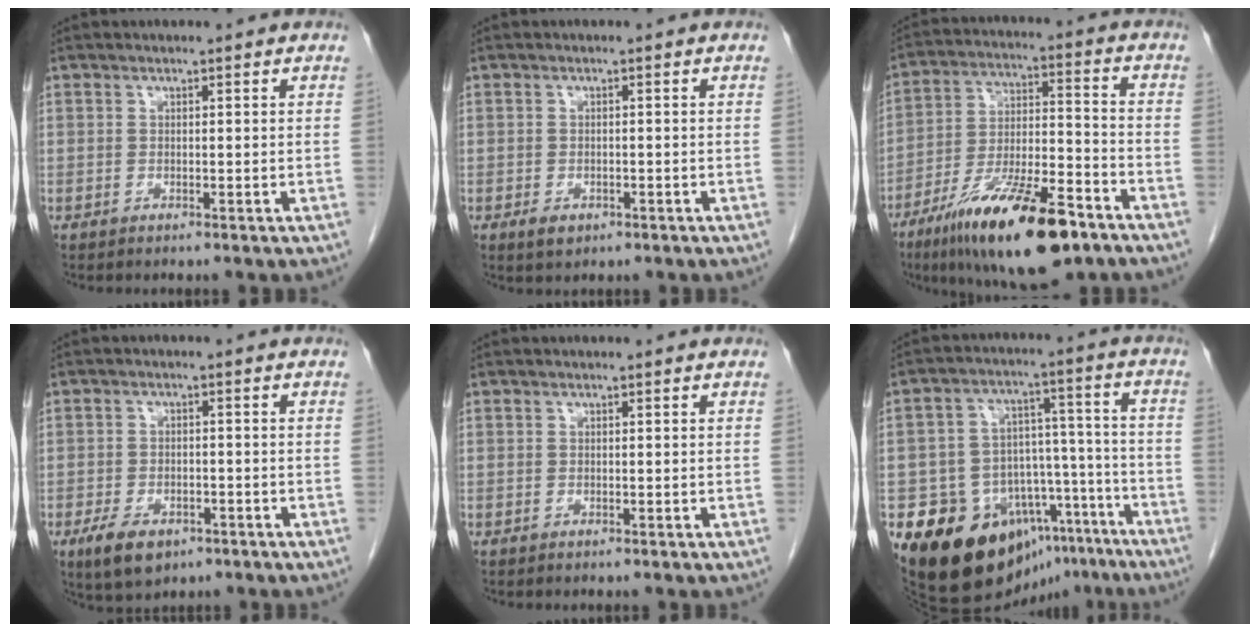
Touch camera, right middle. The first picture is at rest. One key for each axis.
{"total": 2.2, "fx": -1.1, "fy": 1.4, "fz": 1.3, "tx": -0.022, "ty": 0.001, "tz": -0.009}
{"total": 19.4, "fx": -12.3, "fy": 4.2, "fz": 14.4, "tx": -0.241, "ty": -0.019, "tz": -0.212}
{"total": 6.6, "fx": -3.9, "fy": 3.6, "fz": 4.0, "tx": -0.076, "ty": -0.004, "tz": -0.059}
{"total": 0.0}
{"total": 21.9, "fx": -15.6, "fy": 12.1, "fz": 9.5, "tx": -0.123, "ty": 0.057, "tz": -0.218}